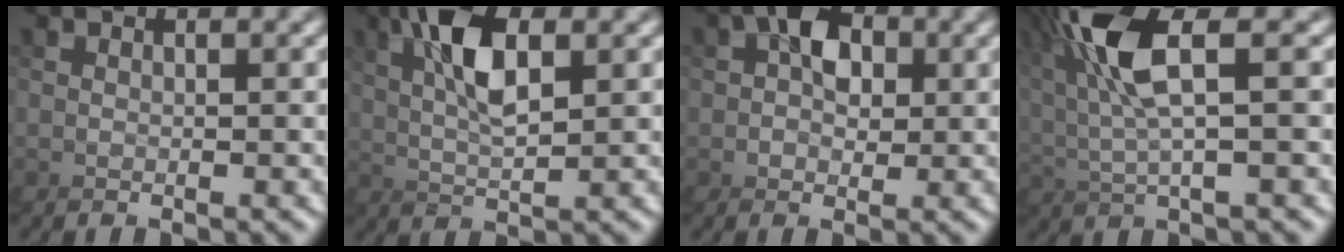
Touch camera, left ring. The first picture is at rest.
{"total": 4.2, "force": [3.0, -0.1, 2.9], "torque": [-0.095, 0.029, 0.033]}
{"total": 5.1, "force": [1.0, 4.5, 2.1], "torque": [-0.067, -0.011, 0.015]}
{"total": 6.2, "force": [2.1, 2.0, 5.5], "torque": [-0.154, 0.013, 0.040]}